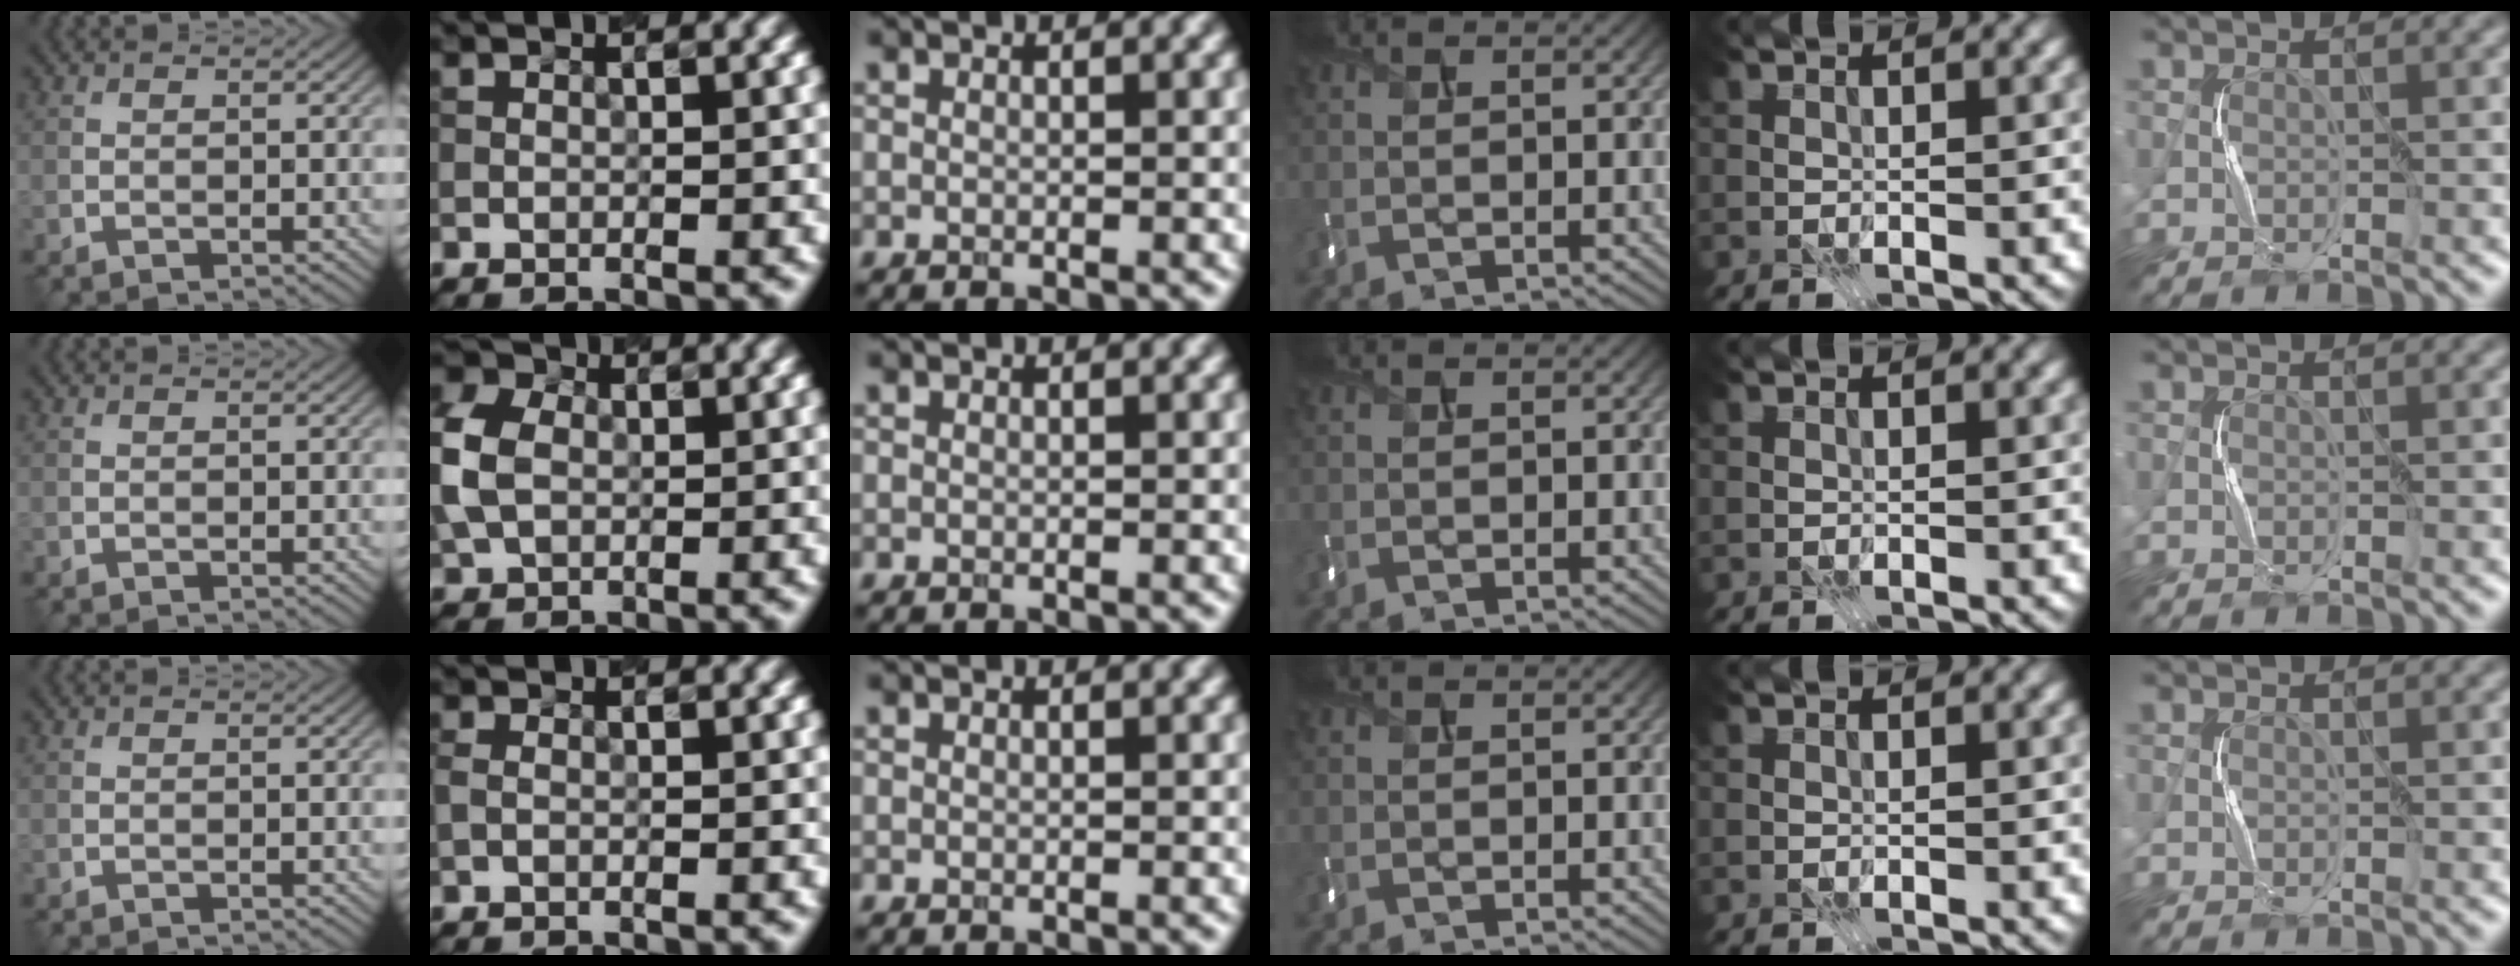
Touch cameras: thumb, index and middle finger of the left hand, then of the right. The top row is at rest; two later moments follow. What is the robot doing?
{"motion": "press", "object": "mouse"}